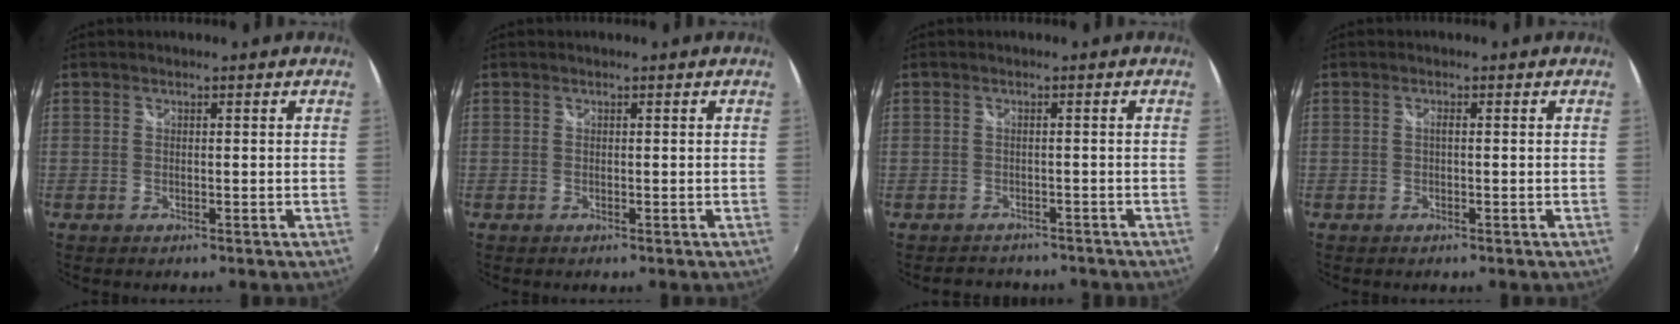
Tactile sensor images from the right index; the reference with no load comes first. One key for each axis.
{"total": 0.0}
{"total": 3.7, "fx": -3.0, "fy": 2.1, "fz": 0.2, "tx": -0.001, "ty": 0.005, "tz": -0.043}
{"total": 0.8, "fx": -0.1, "fy": 0.1, "fz": 0.8, "tx": -0.014, "ty": 0.002, "tz": -0.003}